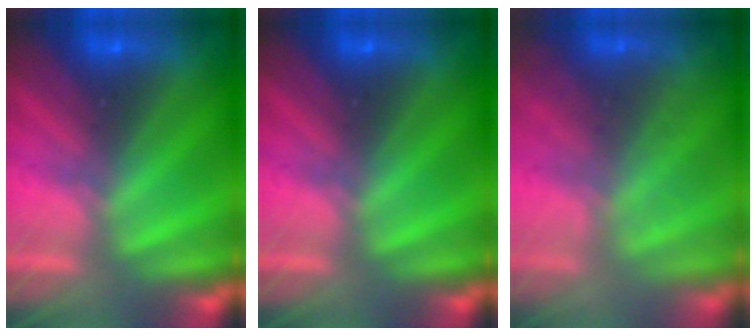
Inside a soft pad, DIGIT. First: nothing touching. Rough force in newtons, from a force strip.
{"total": 0.0}
{"total": 1.6}